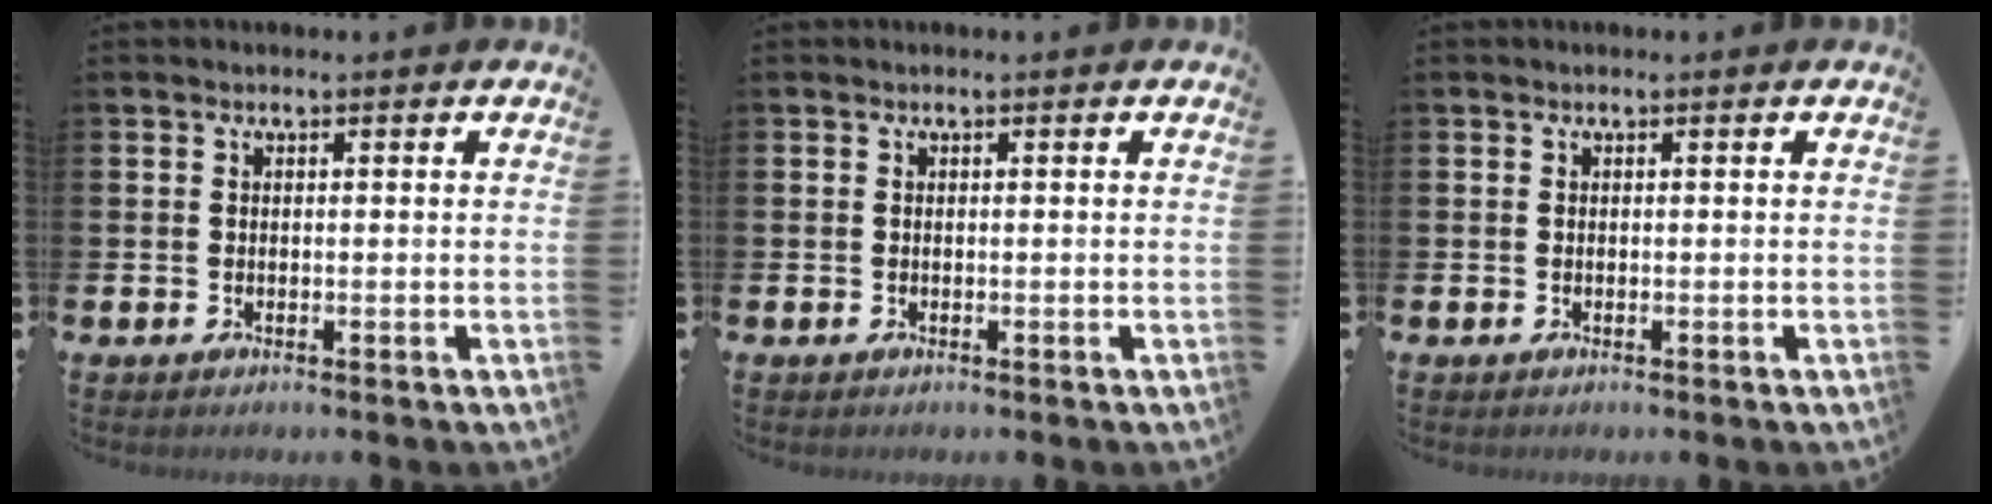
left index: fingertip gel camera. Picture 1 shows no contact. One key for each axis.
{"total": 0.0}
{"total": 0.0}